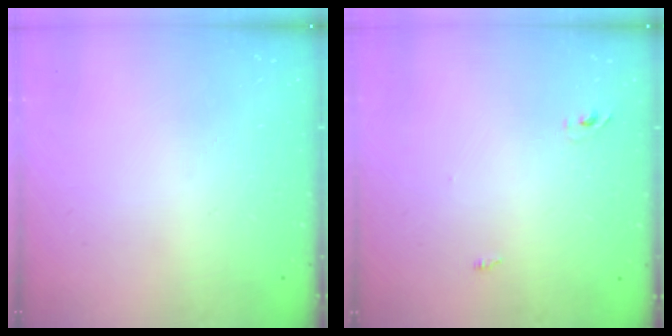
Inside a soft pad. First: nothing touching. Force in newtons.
{"total": 2.4, "press": 2.2, "slide": 1.0}